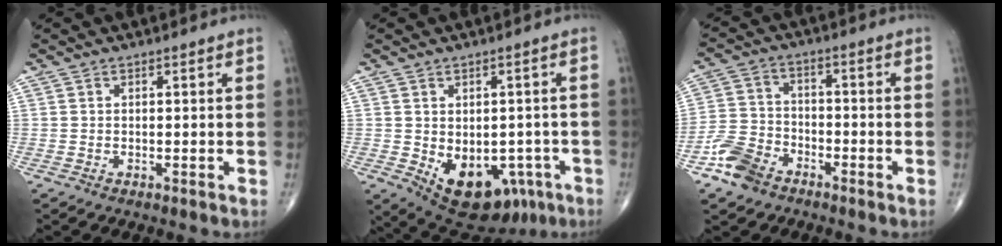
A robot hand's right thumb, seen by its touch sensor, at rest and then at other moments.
{"total": 13.8, "force": [-5.0, 8.8, 9.3], "torque": [-0.100, 0.009, -0.049]}
{"total": 8.2, "force": [-5.2, 5.2, 3.5], "torque": [-0.065, 0.024, -0.108]}